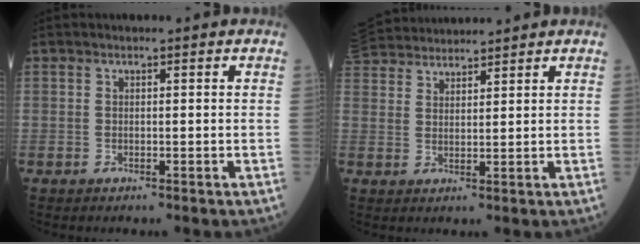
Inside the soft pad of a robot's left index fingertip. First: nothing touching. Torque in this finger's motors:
{"motor_torque": [-0.62, -1.07, -0.04, -0.01]}